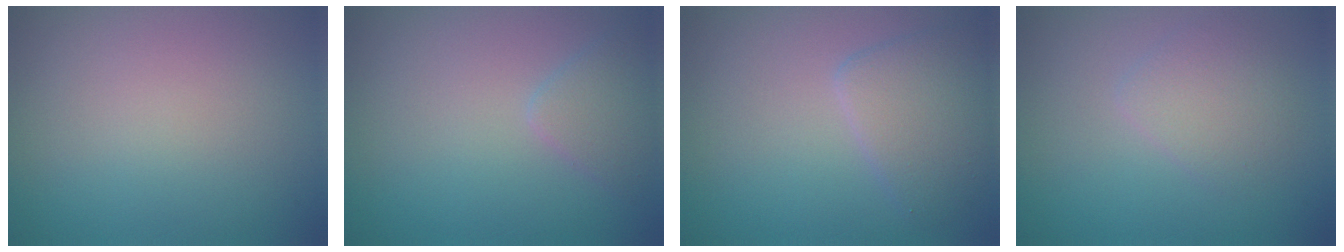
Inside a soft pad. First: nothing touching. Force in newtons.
{"total": 1.9, "press": 1.9, "slide": 0.1}
{"total": 3.4, "press": 3.4, "slide": 0.1}
{"total": 2.3, "press": 2.3, "slide": 0.1}